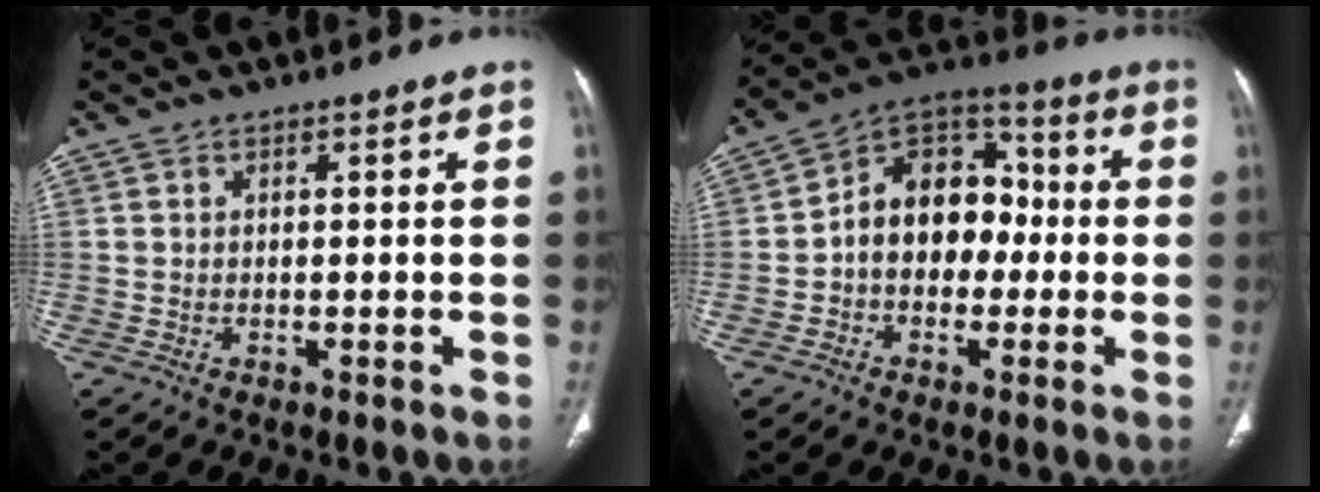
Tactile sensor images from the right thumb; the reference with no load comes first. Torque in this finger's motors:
{"motor_torque": [0.02, 0.28, 0.27, -0.05, 0.10]}